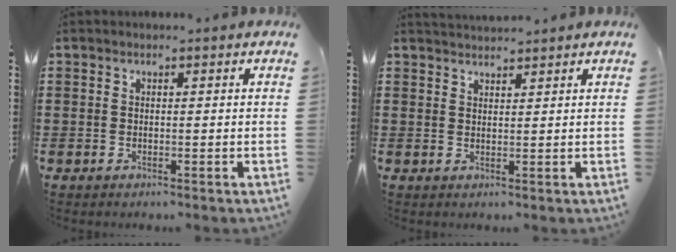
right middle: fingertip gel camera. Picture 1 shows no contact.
{"total": 1.8, "force": [1.8, 0.0, -0.1], "torque": [-0.003, 0.001, 0.036]}